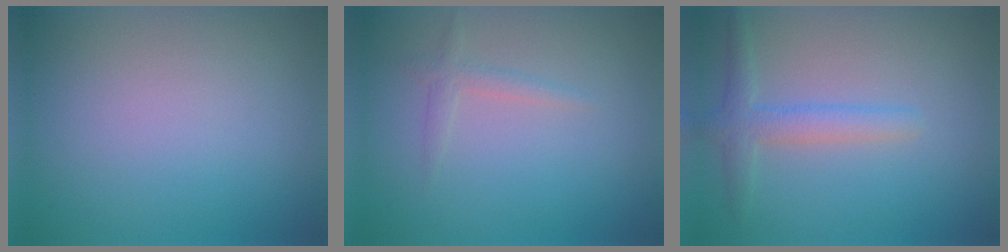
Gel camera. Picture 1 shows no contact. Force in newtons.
{"total": 1.3, "press": 1.3, "slide": 0.0}
{"total": 2.5, "press": 2.5, "slide": 0.1}